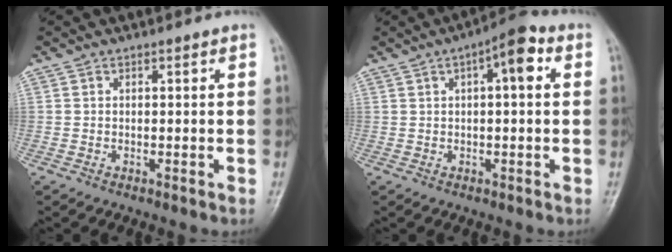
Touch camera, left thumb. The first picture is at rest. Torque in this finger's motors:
{"motor_torque": [-0.02, 0.09, 0.05, 0.05, 0.07]}